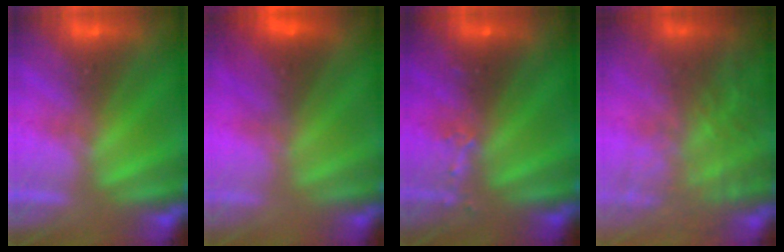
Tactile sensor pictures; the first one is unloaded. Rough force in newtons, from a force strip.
{"total": 2.8}
{"total": 2.6}
{"total": 7.7}